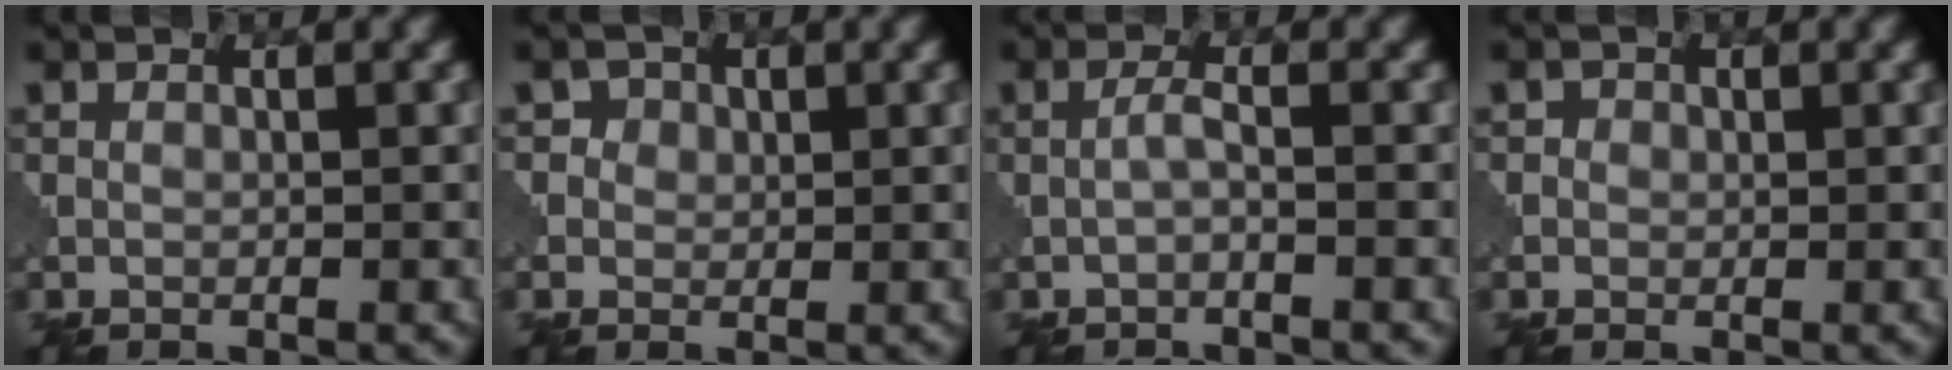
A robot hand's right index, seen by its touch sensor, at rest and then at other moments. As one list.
[{"total": 2.3, "force": [0.7, 2.2, 0.5], "torque": [-0.007, -0.003, 0.006]}, {"total": 1.3, "force": [-0.5, 0.1, 1.1], "torque": [-0.027, 0.003, -0.012]}, {"total": 0.9, "force": [0.1, 0.9, 0.1], "torque": [-0.001, -0.004, -0.002]}]